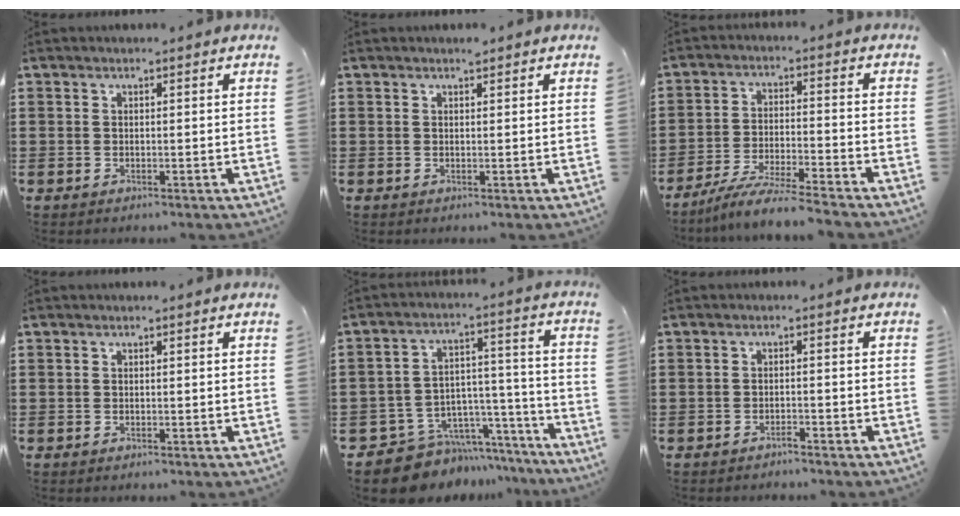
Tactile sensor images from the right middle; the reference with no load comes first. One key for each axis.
{"total": 0.8, "fx": 0.7, "fy": 0.3, "fz": 0.2, "tx": -0.007, "ty": -0.001, "tz": 0.013}
{"total": 6.3, "fx": -5.8, "fy": -0.4, "fz": 2.5, "tx": -0.050, "ty": -0.014, "tz": -0.111}
{"total": 0.0}
{"total": 8.0, "fx": -7.0, "fy": 3.8, "fz": 0.5, "tx": -0.012, "ty": 0.020, "tz": -0.130}
{"total": 1.1, "fx": -1.1, "fy": 0.0, "fz": 0.3, "tx": -0.011, "ty": -0.001, "tz": -0.021}